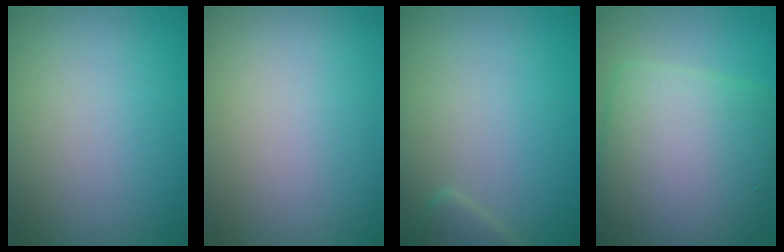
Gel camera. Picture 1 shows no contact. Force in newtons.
{"total": 0.0}
{"total": 0.9, "press": 0.9, "slide": 0.1}
{"total": 10.2, "press": 10.2, "slide": 0.4}